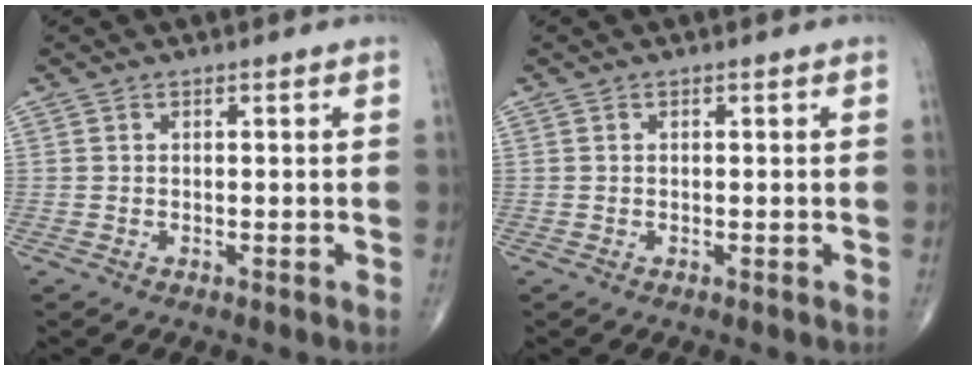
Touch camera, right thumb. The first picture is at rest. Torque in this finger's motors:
{"motor_torque": [0.12, 0.01, -0.17, -0.06, 0.02]}